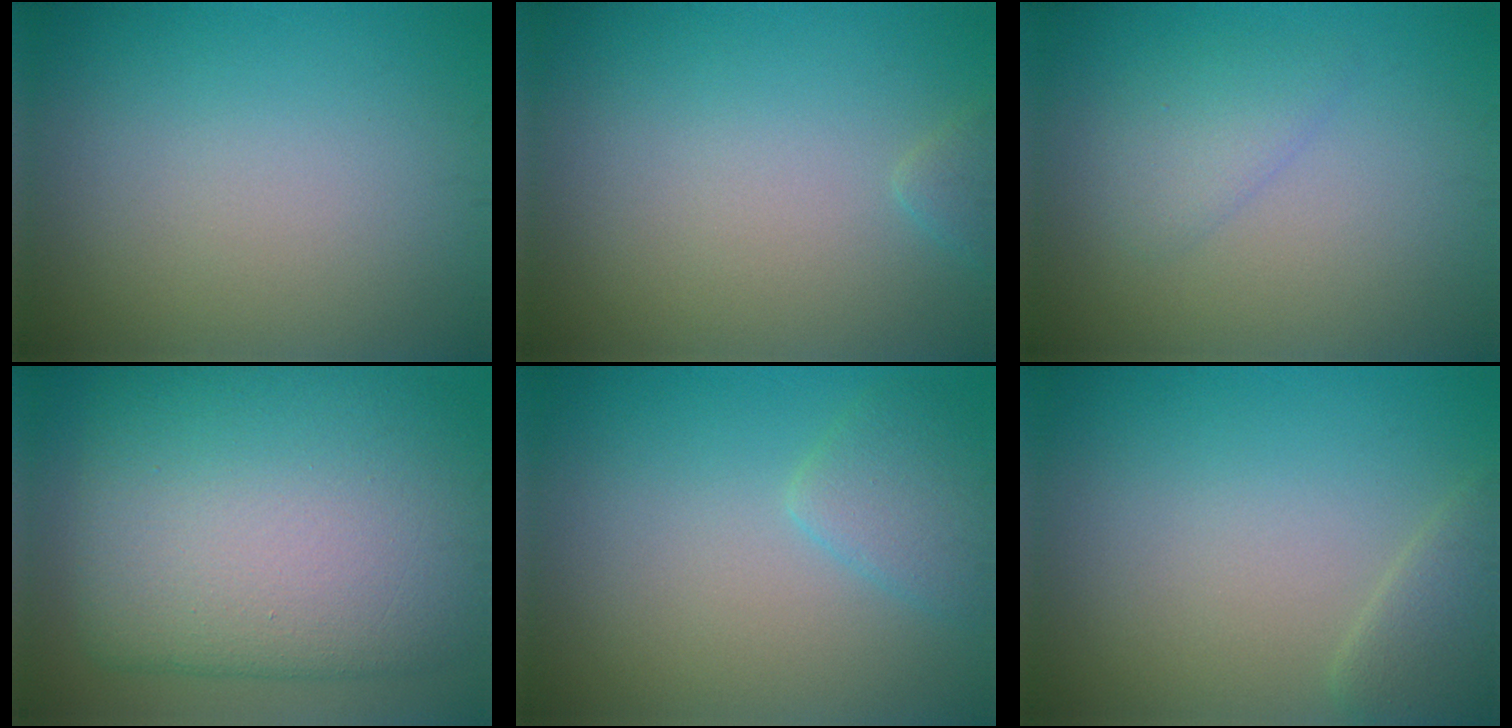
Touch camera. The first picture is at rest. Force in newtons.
{"total": 1.0, "press": 1.0, "slide": 0.1}
{"total": 1.9, "press": 1.9, "slide": 0.1}
{"total": 15.5, "press": 15.5, "slide": 0.3}
{"total": 2.5, "press": 2.5, "slide": 0.2}
{"total": 2.2, "press": 2.2, "slide": 0.2}